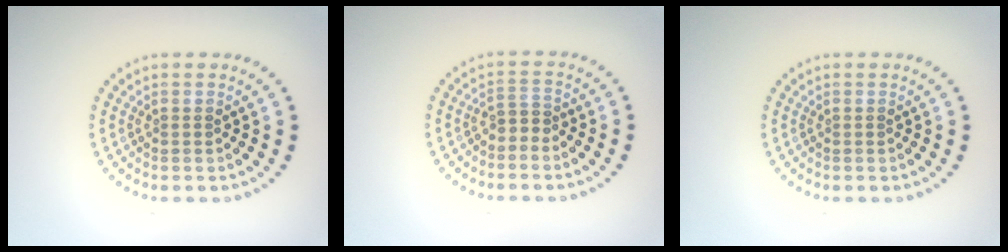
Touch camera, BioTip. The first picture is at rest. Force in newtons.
{"total": 1.3, "press": 1.0, "slide": 0.9}
{"total": 0.0}